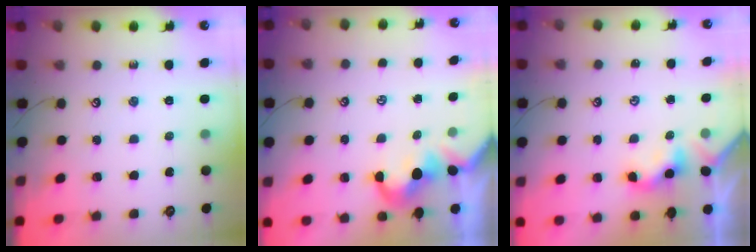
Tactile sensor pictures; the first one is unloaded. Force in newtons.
{"total": 1.4, "press": 1.0, "slide": 0.9}
{"total": 0.5, "press": 0.4, "slide": 0.3}